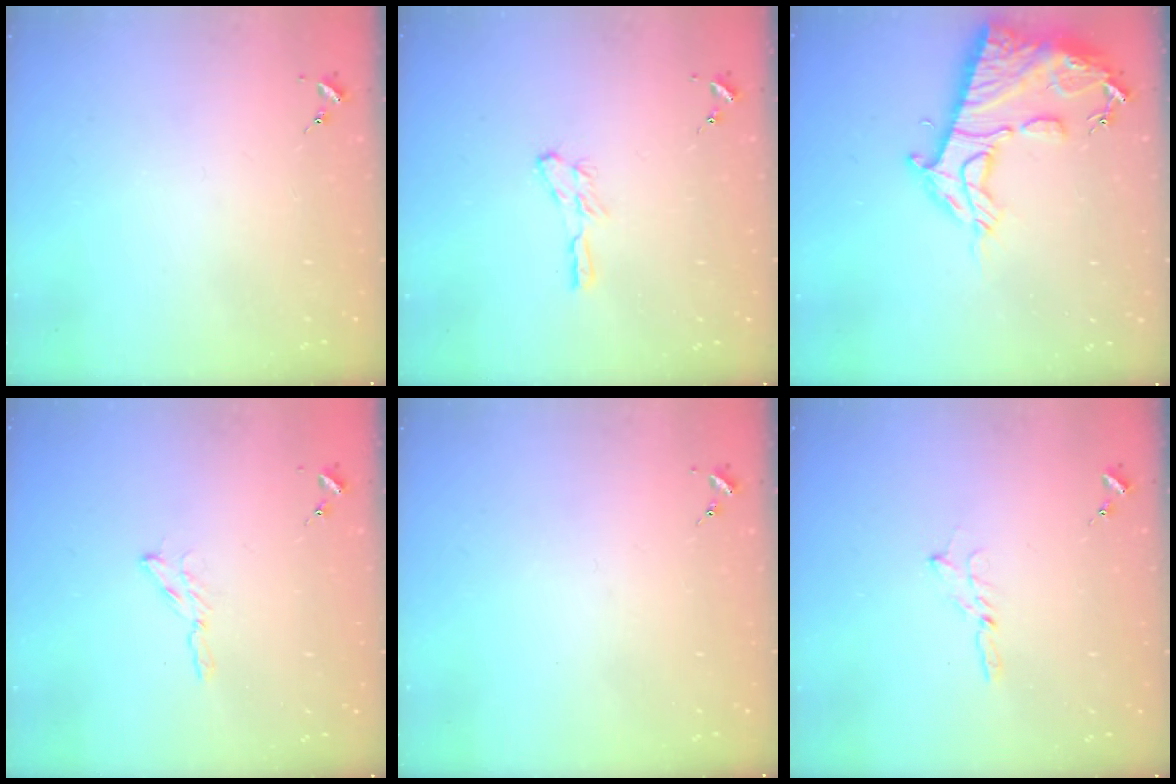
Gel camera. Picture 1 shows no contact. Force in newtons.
{"total": 5.3, "press": 5.3, "slide": 0.2}
{"total": 18.2, "press": 18.1, "slide": 1.7}
{"total": 3.1, "press": 3.1, "slide": 0.4}
{"total": 0.0}
{"total": 1.8, "press": 1.7, "slide": 0.2}